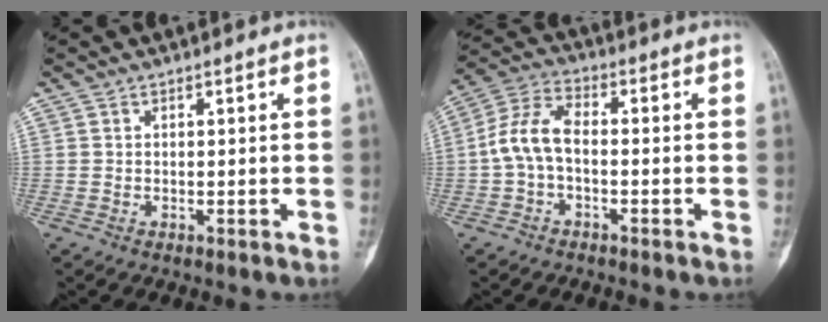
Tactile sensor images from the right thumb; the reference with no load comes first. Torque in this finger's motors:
{"motor_torque": [0.51, 0.42, 0.36, -0.35, 0.14]}